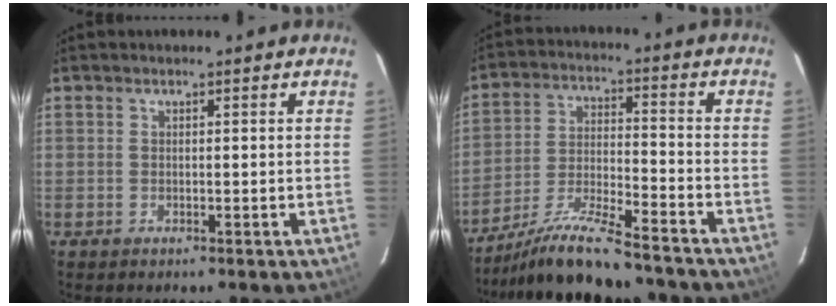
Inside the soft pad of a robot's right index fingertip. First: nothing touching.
{"total": 14.8, "force": [-13.0, 1.5, 7.0], "torque": [-0.151, -0.020, -0.227]}